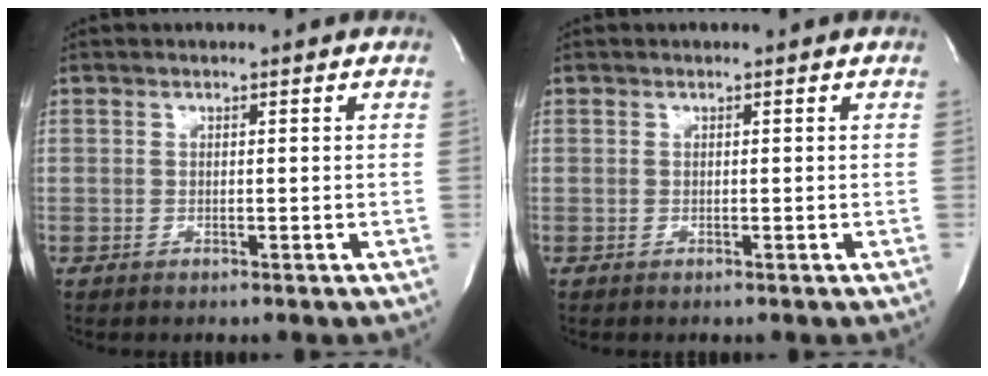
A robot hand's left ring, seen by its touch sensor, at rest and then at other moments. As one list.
[{"total": 0.0}]